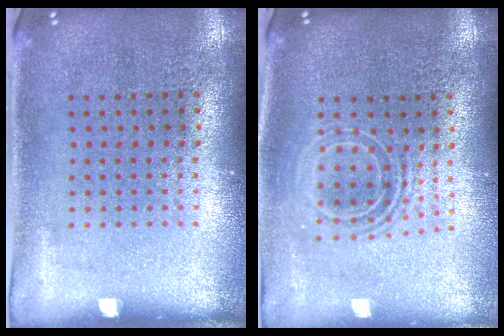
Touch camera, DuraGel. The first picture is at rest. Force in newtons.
{"total": 1.8, "press": 1.4, "slide": 1.2}